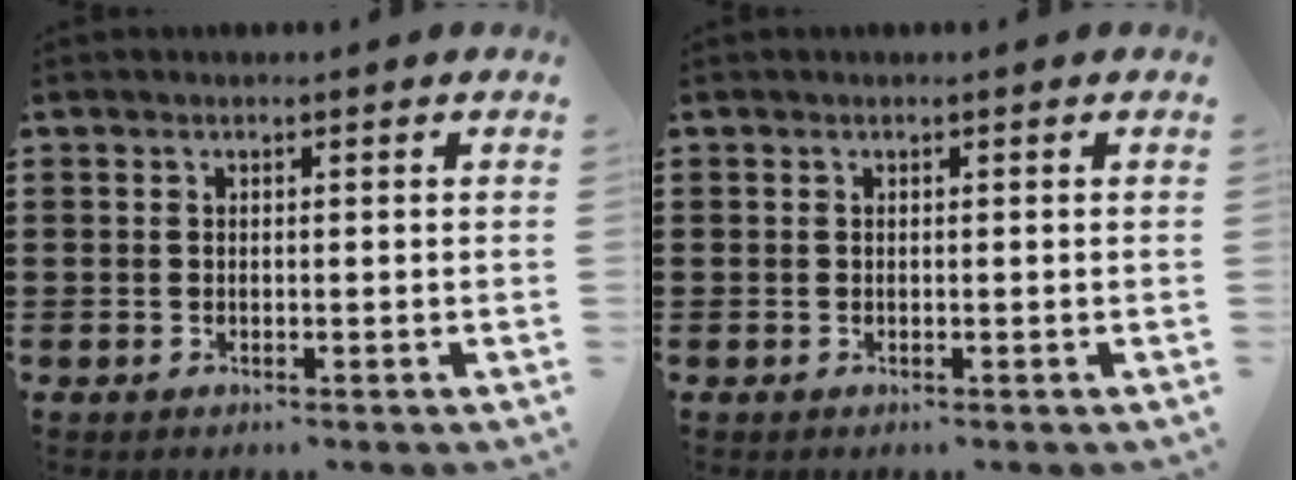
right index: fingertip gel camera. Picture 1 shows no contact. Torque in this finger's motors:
{"motor_torque": [0.00, 0.00, 0.00, 0.00]}